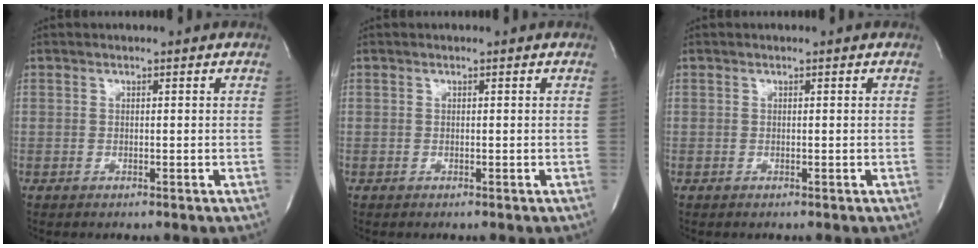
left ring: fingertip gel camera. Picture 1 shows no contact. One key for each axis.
{"total": 0.0}
{"total": 0.0}